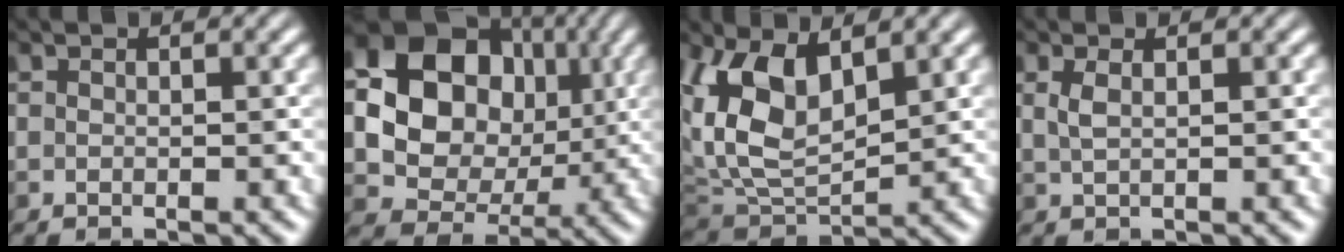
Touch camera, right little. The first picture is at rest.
{"total": 12.9, "force": [1.7, 10.4, 7.3], "torque": [-0.134, 0.020, 0.027]}
{"total": 8.2, "force": [1.6, 4.5, 6.7], "torque": [-0.139, -0.001, 0.025]}
{"total": 1.5, "force": [0.0, 0.5, 1.4], "torque": [-0.037, 0.002, 0.001]}